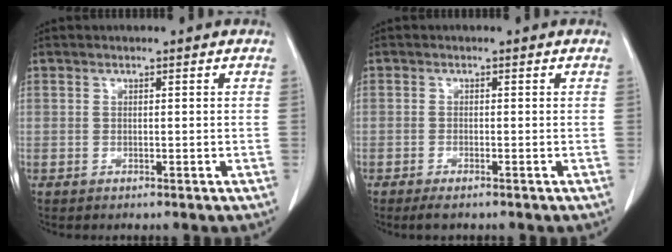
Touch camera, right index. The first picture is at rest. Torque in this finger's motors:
{"motor_torque": [0.20, -0.16, 0.03, 0.02]}